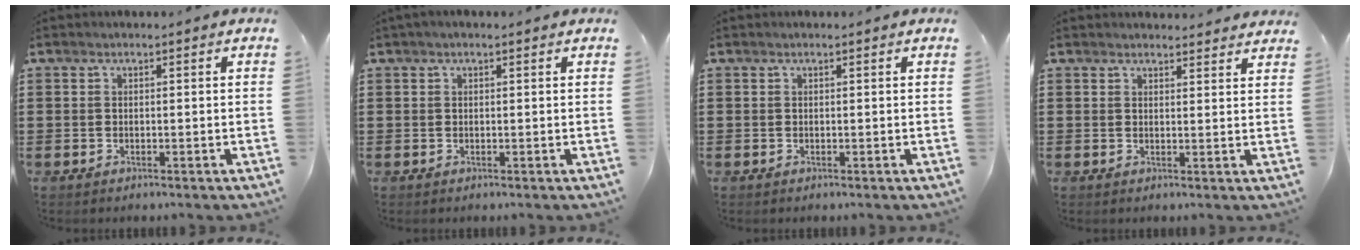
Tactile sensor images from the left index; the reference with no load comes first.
{"total": 0.6, "force": [0.3, 0.1, 0.5], "torque": [-0.009, 0.003, 0.006]}
{"total": 0.0}
{"total": 2.2, "force": [2.2, 0.2, 0.0], "torque": [-0.004, -0.003, 0.043]}